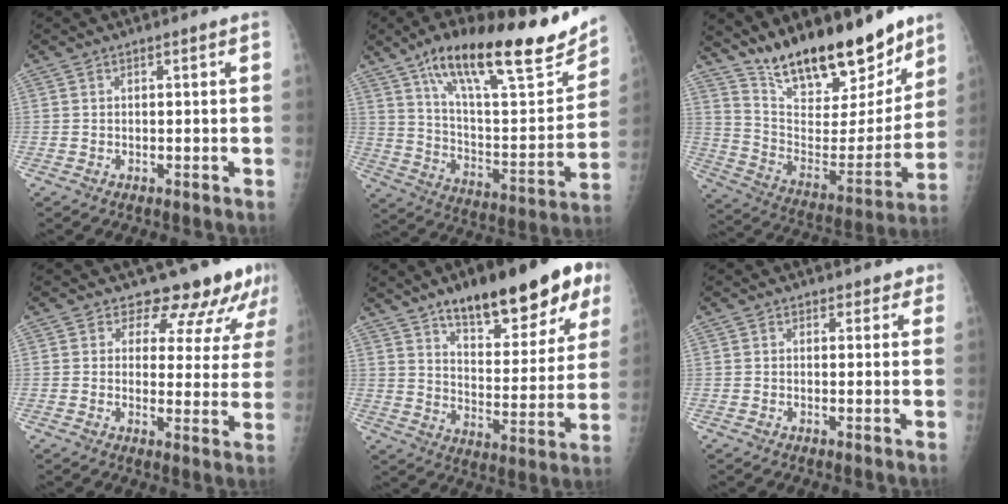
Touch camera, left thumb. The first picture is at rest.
{"total": 27.5, "force": [18.2, 8.0, 19.0], "torque": [-0.260, -0.051, 0.295]}
{"total": 23.5, "force": [17.9, 8.4, 12.8], "torque": [-0.163, -0.091, 0.300]}
{"total": 10.8, "force": [9.3, 5.1, 2.1], "torque": [0.022, -0.055, 0.093]}
{"total": 22.9, "force": [14.4, 7.8, 16.1], "torque": [-0.182, -0.050, 0.215]}
{"total": 1.9, "force": [1.4, 1.3, 0.0], "torque": [0.024, -0.006, 0.007]}